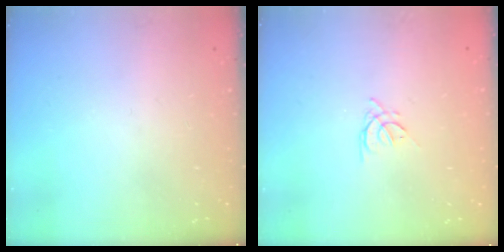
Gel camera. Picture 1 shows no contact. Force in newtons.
{"total": 2.5, "press": 2.4, "slide": 0.5}